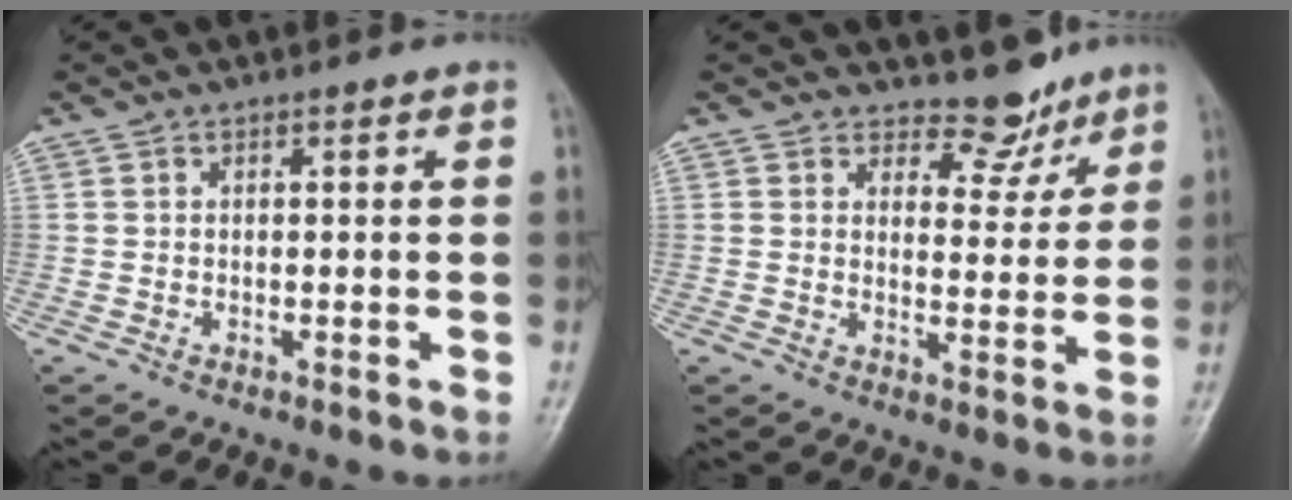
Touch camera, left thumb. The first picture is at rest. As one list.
[{"total": 5.6, "force": [4.9, 2.7, 0.4], "torque": [0.021, -0.044, 0.073]}]